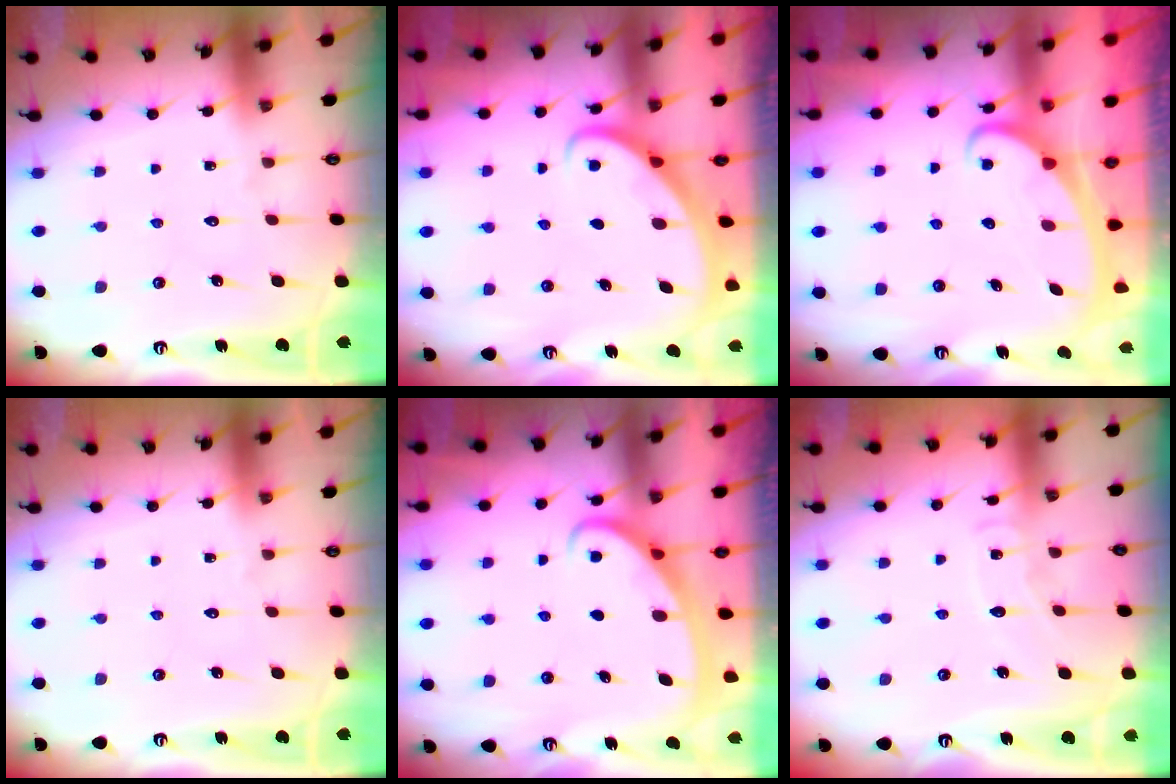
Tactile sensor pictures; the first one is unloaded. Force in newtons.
{"total": 3.0, "press": 3.0, "slide": 0.2}
{"total": 2.4, "press": 2.4, "slide": 0.3}
{"total": 0.0}
{"total": 2.5, "press": 2.5, "slide": 0.5}
{"total": 6.4, "press": 6.3, "slide": 0.6}